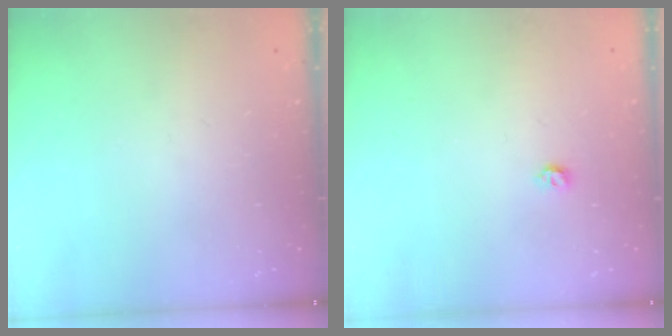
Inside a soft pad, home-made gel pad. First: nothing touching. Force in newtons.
{"total": 3.5, "press": 3.5, "slide": 0.5}